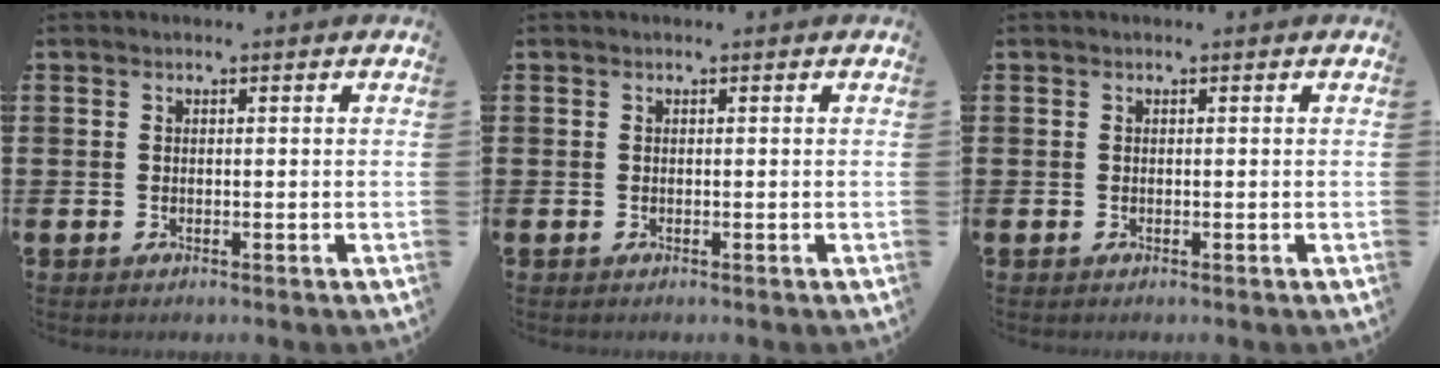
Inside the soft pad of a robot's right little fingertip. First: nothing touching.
{"total": 0.0}
{"total": 0.0}